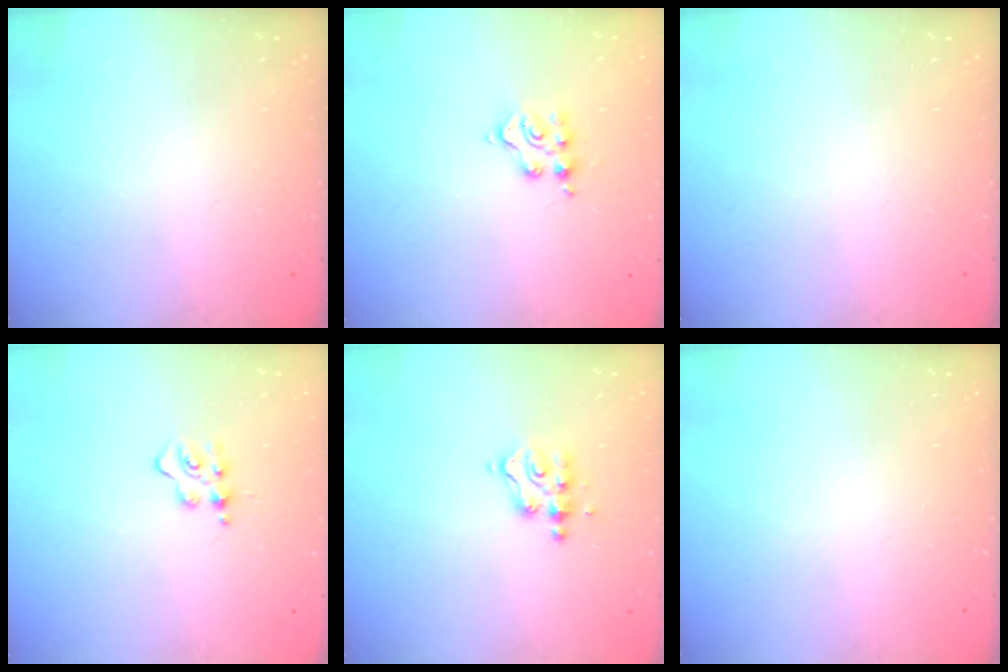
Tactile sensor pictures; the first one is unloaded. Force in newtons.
{"total": 5.6, "press": 5.6, "slide": 0.1}
{"total": 0.0}
{"total": 5.0, "press": 5.0, "slide": 0.5}
{"total": 4.8, "press": 4.8, "slide": 0.5}
{"total": 0.0}